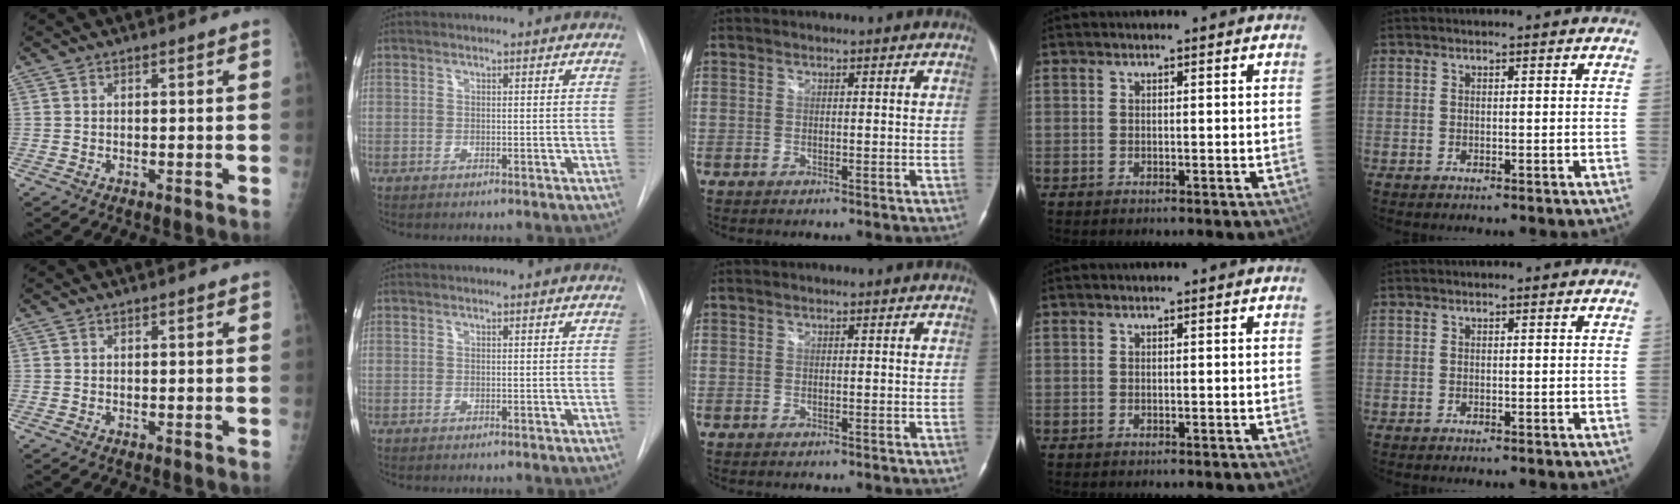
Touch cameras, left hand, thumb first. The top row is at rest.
{}